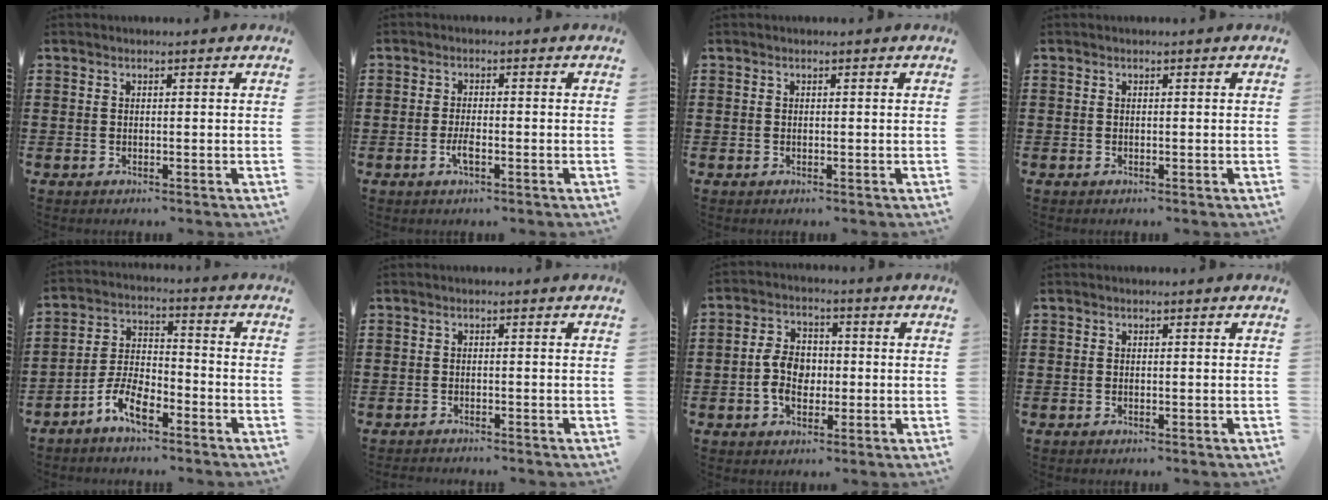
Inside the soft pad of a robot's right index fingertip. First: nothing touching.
{"total": 2.4, "force": [-1.0, 0.6, 2.1], "torque": [-0.047, -0.006, -0.018]}
{"total": 0.0}
{"total": 0.0}
{"total": 7.0, "force": [-4.4, 2.9, 4.6], "torque": [-0.110, 0.005, -0.089]}
{"total": 0.9, "force": [-0.9, 0.0, -0.1], "torque": [0.000, 0.002, -0.020]}
{"total": 6.0, "force": [-1.0, 4.0, 4.3], "torque": [-0.099, 0.005, -0.021]}
{"total": 0.0}